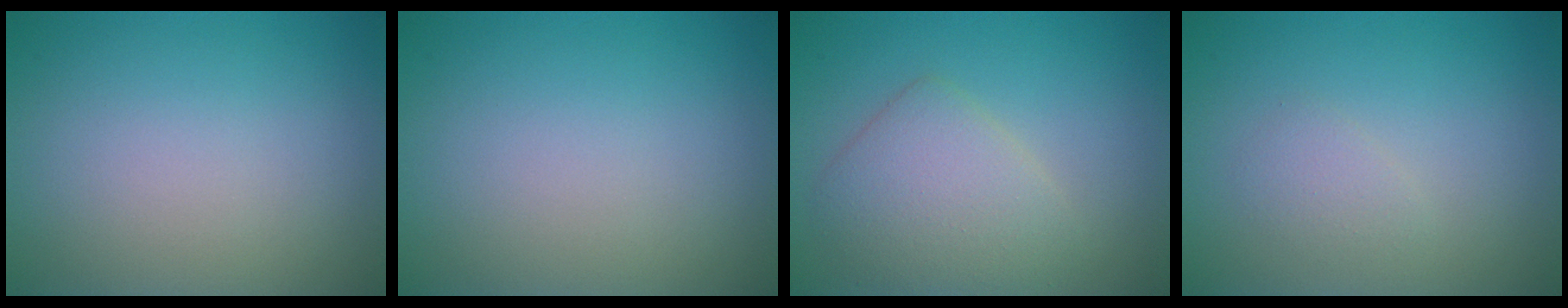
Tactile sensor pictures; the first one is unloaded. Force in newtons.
{"total": 0.0}
{"total": 4.3, "press": 4.3, "slide": 0.2}
{"total": 1.1, "press": 1.1, "slide": 0.1}